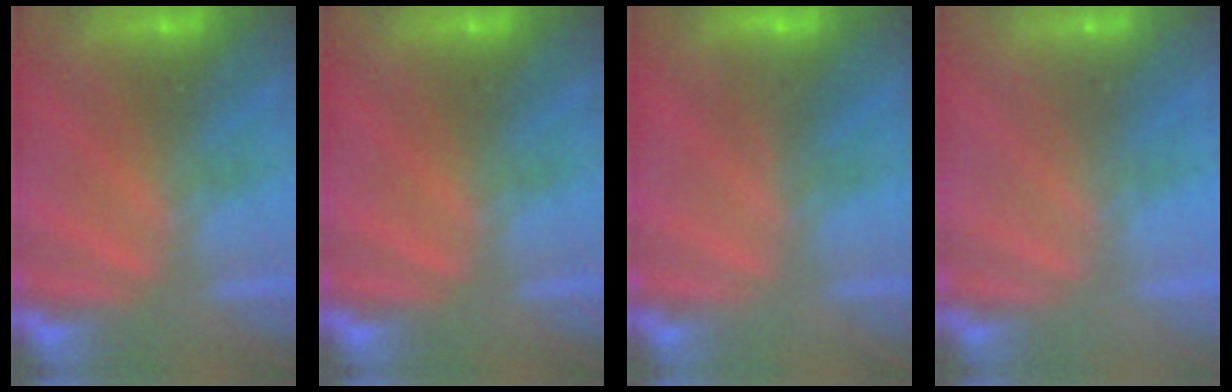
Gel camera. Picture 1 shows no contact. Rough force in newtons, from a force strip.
{"total": 0.0}
{"total": 2.9}
{"total": 2.8}